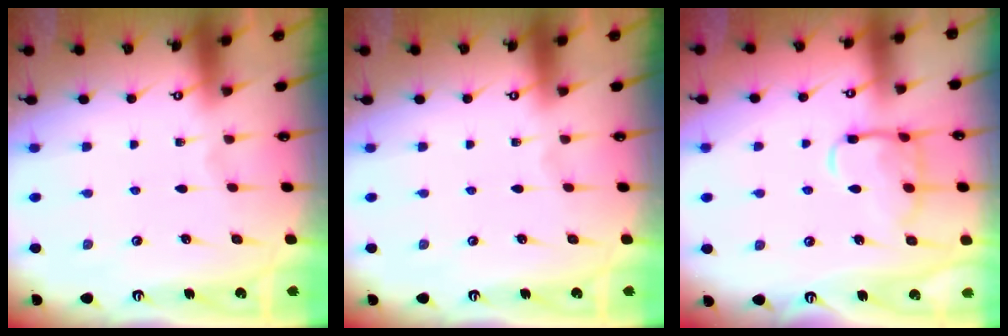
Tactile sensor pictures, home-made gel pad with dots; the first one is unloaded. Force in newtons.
{"total": 0.0}
{"total": 13.5, "press": 13.4, "slide": 1.1}